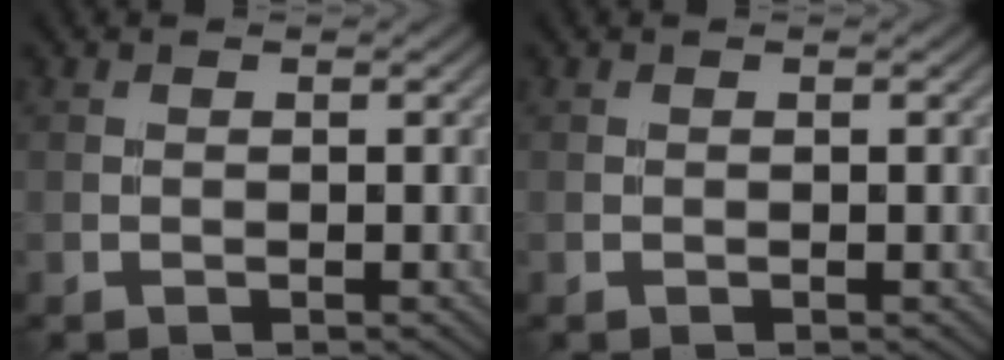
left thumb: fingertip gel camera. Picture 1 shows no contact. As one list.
[{"total": 0.0}]